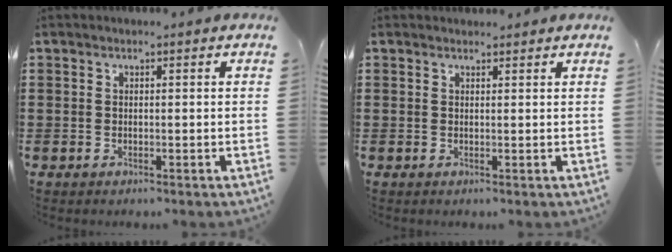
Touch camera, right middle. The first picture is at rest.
{"total": 0.8, "force": [0.8, 0.1, -0.1], "torque": [0.007, -0.004, 0.014]}